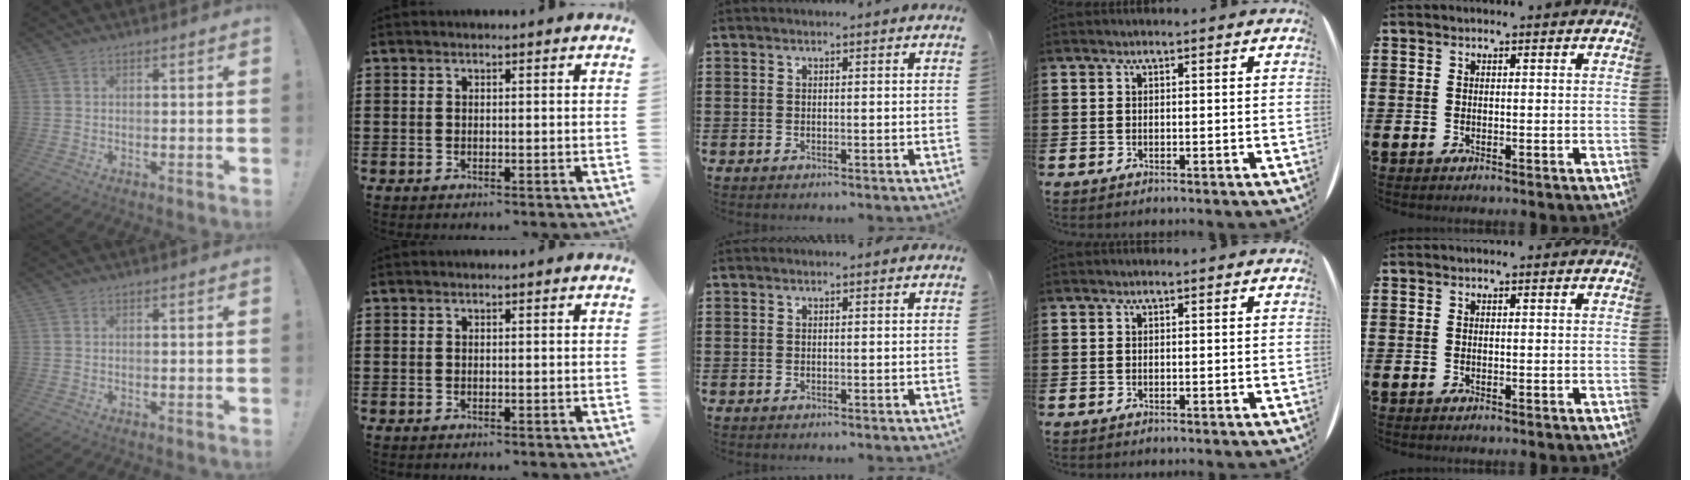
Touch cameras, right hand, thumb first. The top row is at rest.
{}